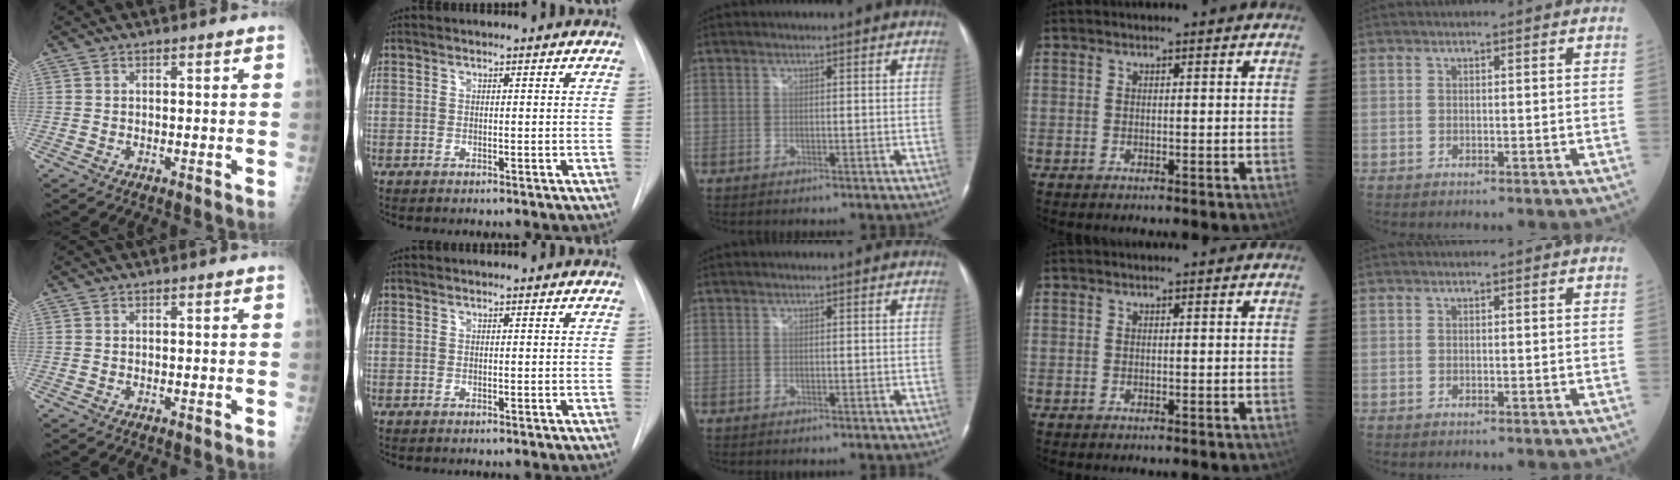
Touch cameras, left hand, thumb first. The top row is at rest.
{}